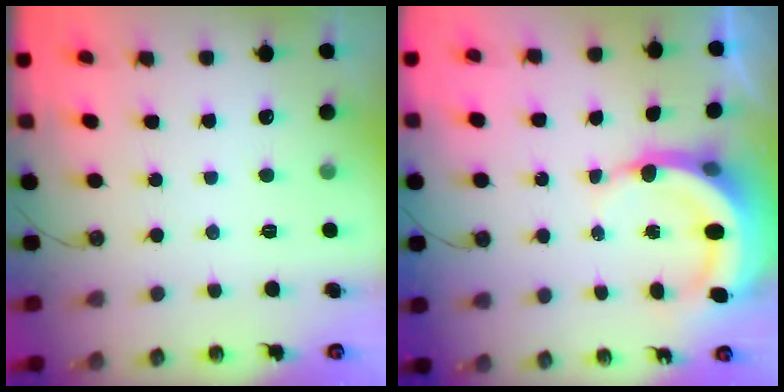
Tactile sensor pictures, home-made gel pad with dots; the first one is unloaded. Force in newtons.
{"total": 8.0, "press": 7.8, "slide": 2.0}